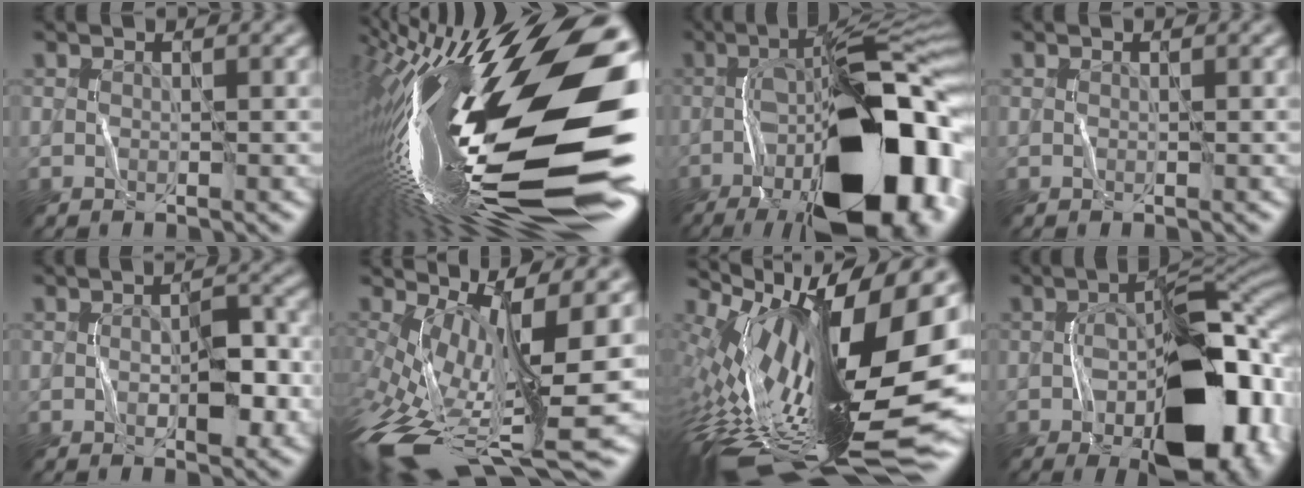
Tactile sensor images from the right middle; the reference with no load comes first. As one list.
[{"total": 21.0, "force": [-1.9, 6.3, 20.0], "torque": [-0.364, -0.026, -0.044]}, {"total": 19.4, "force": [-8.0, 7.2, 16.2], "torque": [-0.240, 0.023, -0.131]}, {"total": 0.0}, {"total": 4.0, "force": [-1.0, 1.9, 3.4], "torque": [-0.049, 0.005, -0.015]}, {"total": 13.3, "force": [-3.2, 3.6, 12.4], "torque": [-0.238, -0.026, -0.039]}, {"total": 18.6, "force": [0.4, 7.4, 17.1], "torque": [-0.288, 0.001, -0.003]}, {"total": 15.6, "force": [-5.4, 7.6, 12.5], "torque": [-0.156, -0.004, -0.088]}]